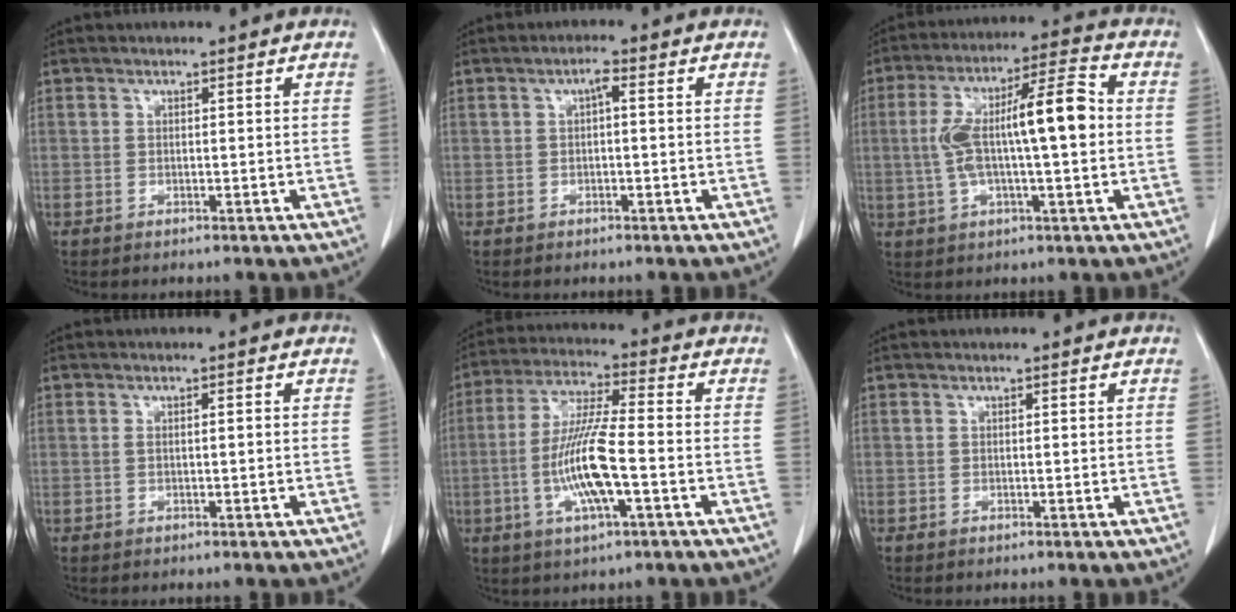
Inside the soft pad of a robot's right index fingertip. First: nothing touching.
{"total": 1.6, "force": [0.2, 0.3, 1.5], "torque": [-0.027, 0.005, 0.004]}
{"total": 13.3, "force": [0.4, 2.5, 13.1], "torque": [-0.237, 0.030, 0.004]}
{"total": 1.0, "force": [0.1, 0.2, 1.0], "torque": [-0.020, 0.005, 0.005]}
{"total": 11.4, "force": [-2.6, 1.3, 11.0], "torque": [-0.222, -0.006, -0.052]}
{"total": 0.0}